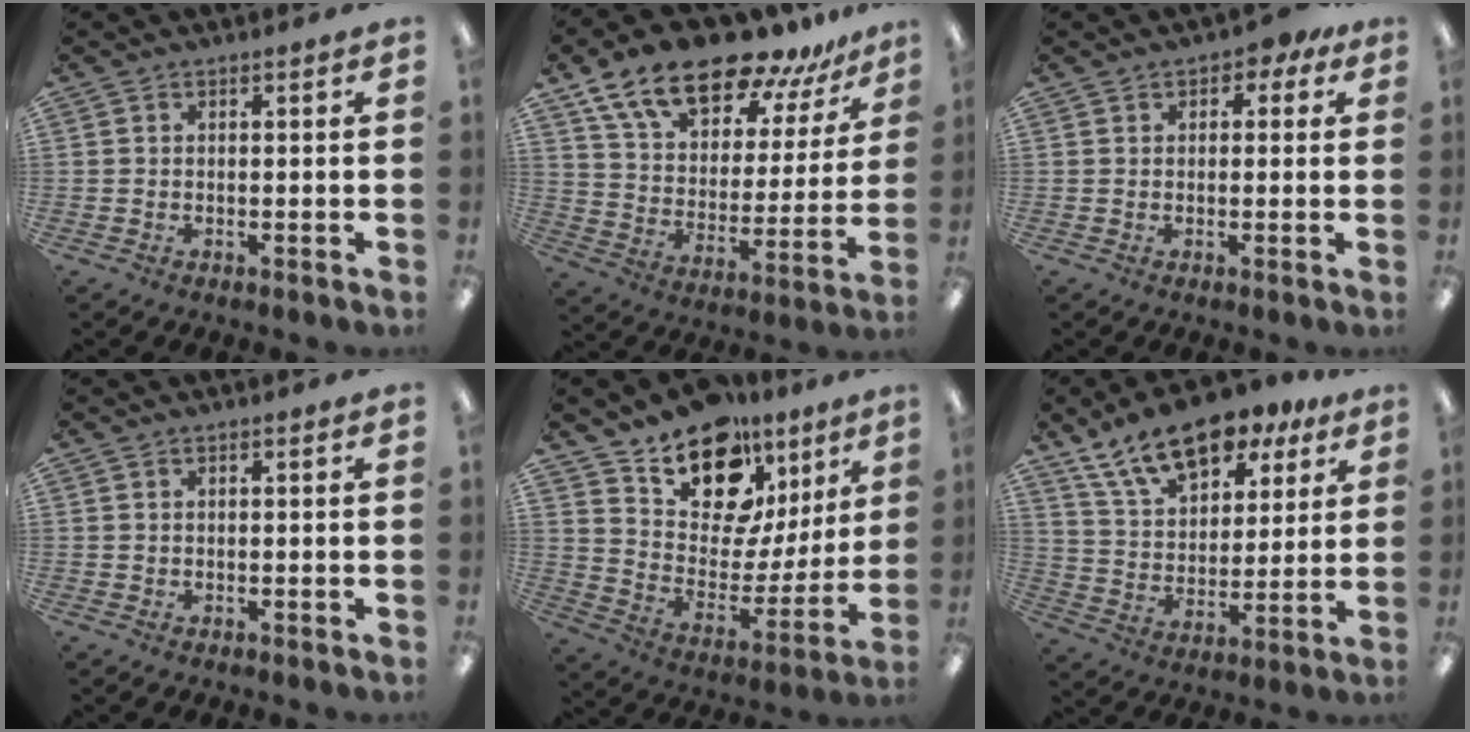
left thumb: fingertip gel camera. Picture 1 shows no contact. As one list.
[{"total": 19.8, "force": [15.3, 8.2, 9.6], "torque": [-0.175, -0.096, 0.269]}, {"total": 2.5, "force": [1.0, 1.7, 1.4], "torque": [-0.015, 0.000, 0.014]}, {"total": 0.0}, {"total": 17.4, "force": [12.7, 9.4, 7.2], "torque": [-0.127, -0.094, 0.232]}, {"total": 16.9, "force": [11.8, 8.3, 8.7], "torque": [-0.146, -0.057, 0.212]}]